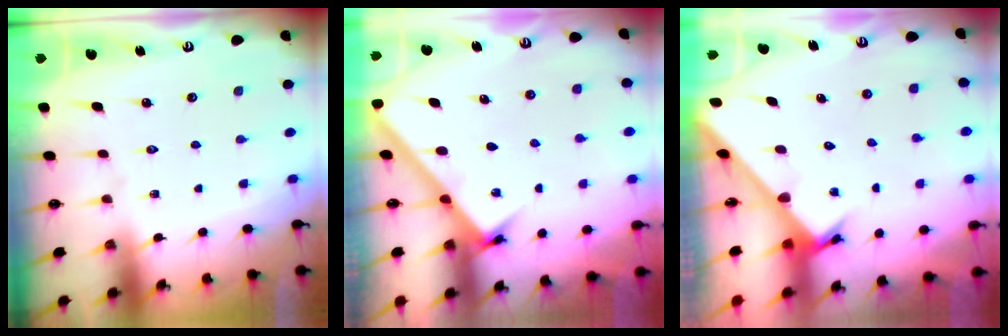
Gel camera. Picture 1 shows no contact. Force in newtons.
{"total": 3.0, "press": 3.0, "slide": 0.2}
{"total": 2.3, "press": 2.3, "slide": 0.2}